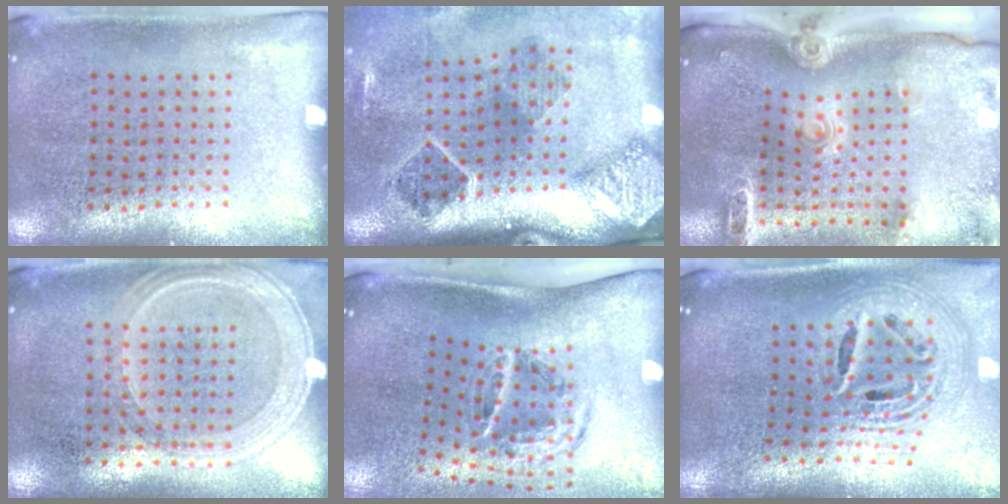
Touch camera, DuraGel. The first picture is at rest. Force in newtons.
{"total": 3.0, "press": 1.9, "slide": 2.3}
{"total": 3.0, "press": 2.1, "slide": 2.2}
{"total": 1.2, "press": 1.1, "slide": 0.2}
{"total": 2.0, "press": 1.3, "slide": 1.5}
{"total": 2.5, "press": 1.8, "slide": 1.7}